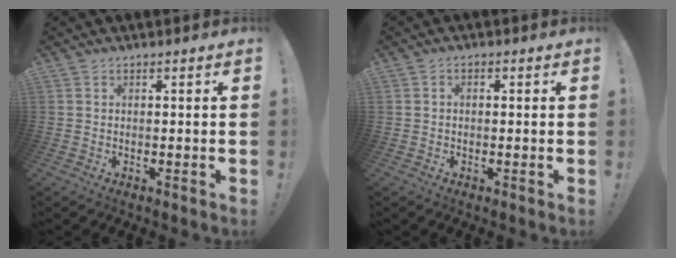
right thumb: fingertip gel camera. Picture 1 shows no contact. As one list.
[{"total": 1.0, "force": [-0.4, 0.7, 0.7], "torque": [-0.014, 0.005, -0.007]}]